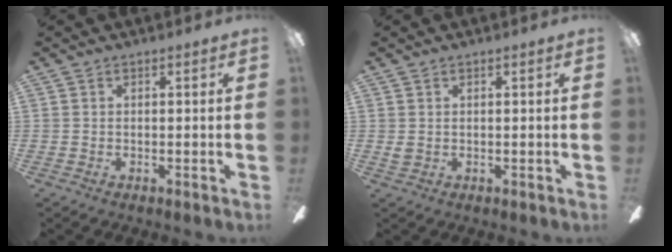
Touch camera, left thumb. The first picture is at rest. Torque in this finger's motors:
{"motor_torque": [0.28, 0.37, 0.17, -0.30, 0.00]}